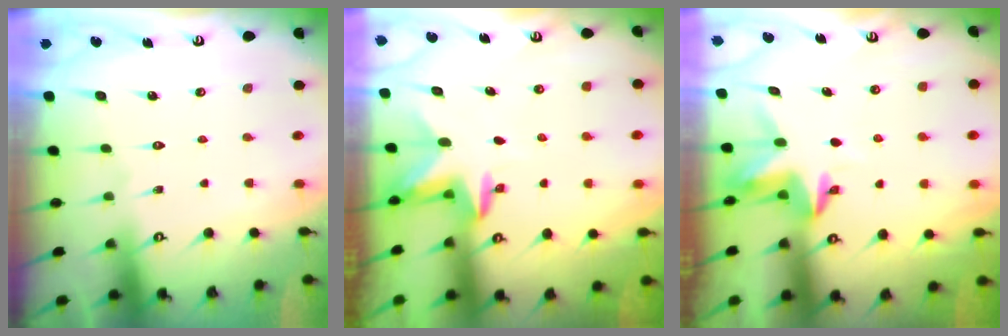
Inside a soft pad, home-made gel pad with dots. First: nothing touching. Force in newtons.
{"total": 2.9, "press": 2.9, "slide": 0.5}
{"total": 3.9, "press": 3.9, "slide": 0.3}